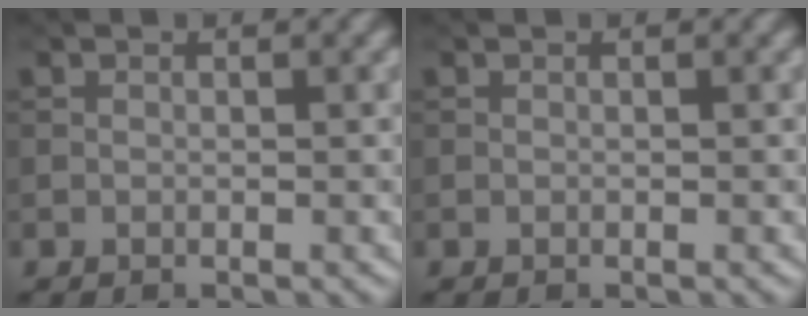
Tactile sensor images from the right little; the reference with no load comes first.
{"total": 0.0}